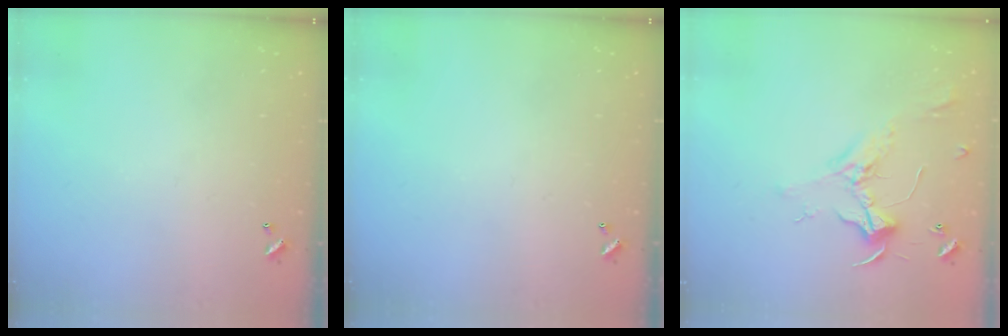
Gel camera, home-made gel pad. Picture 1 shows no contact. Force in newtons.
{"total": 0.0}
{"total": 2.3, "press": 2.2, "slide": 0.7}